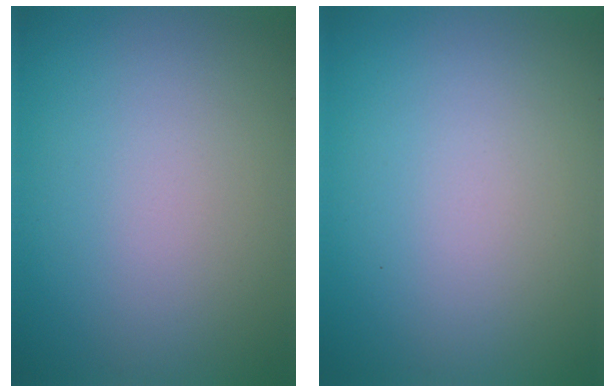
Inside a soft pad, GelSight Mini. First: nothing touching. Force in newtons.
{"total": 0.0}